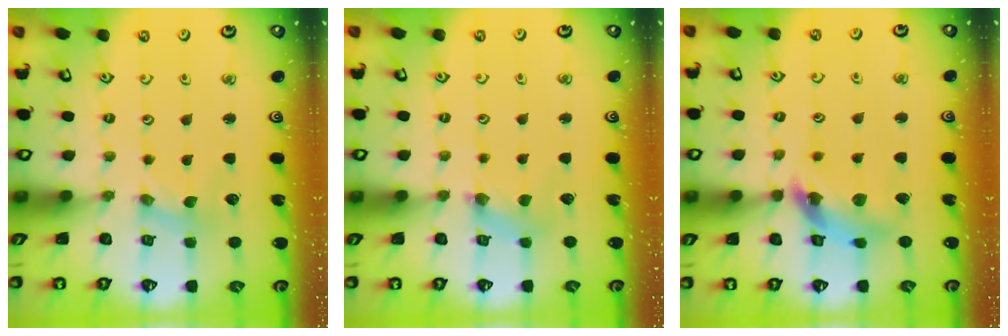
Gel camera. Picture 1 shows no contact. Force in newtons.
{"total": 1.3, "press": 1.3, "slide": 0.3}
{"total": 12.6, "press": 12.5, "slide": 1.7}